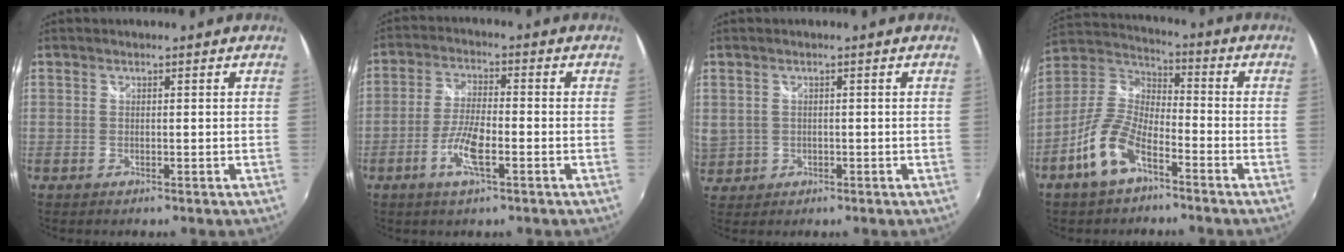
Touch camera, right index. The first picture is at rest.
{"total": 7.2, "force": [-3.0, 1.6, 6.3], "torque": [-0.133, -0.002, -0.060]}
{"total": 5.6, "force": [0.3, 5.1, 2.2], "torque": [-0.059, 0.004, 0.020]}
{"total": 11.9, "force": [-6.7, 5.3, 8.3], "torque": [-0.186, 0.001, -0.131]}